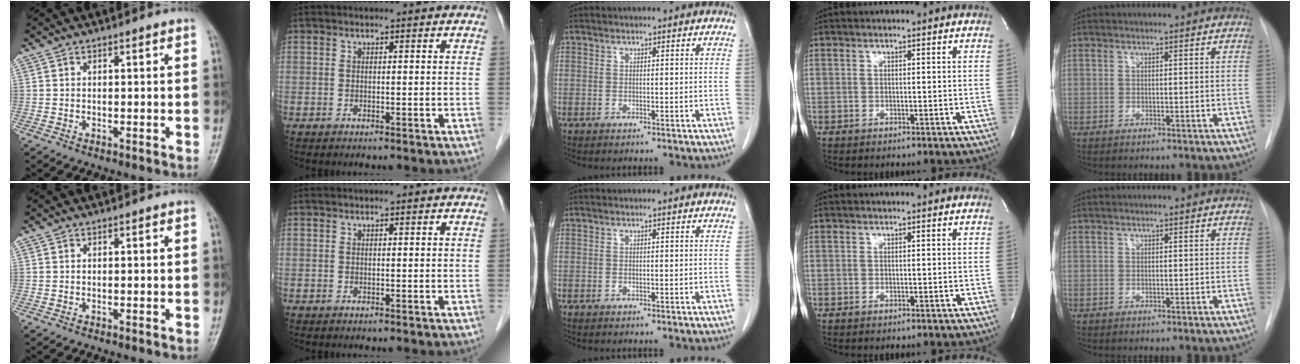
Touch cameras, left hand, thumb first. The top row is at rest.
{}